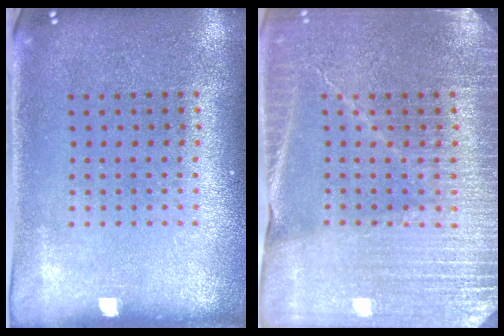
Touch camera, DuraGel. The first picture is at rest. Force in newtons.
{"total": 3.6, "press": 3.5, "slide": 0.9}